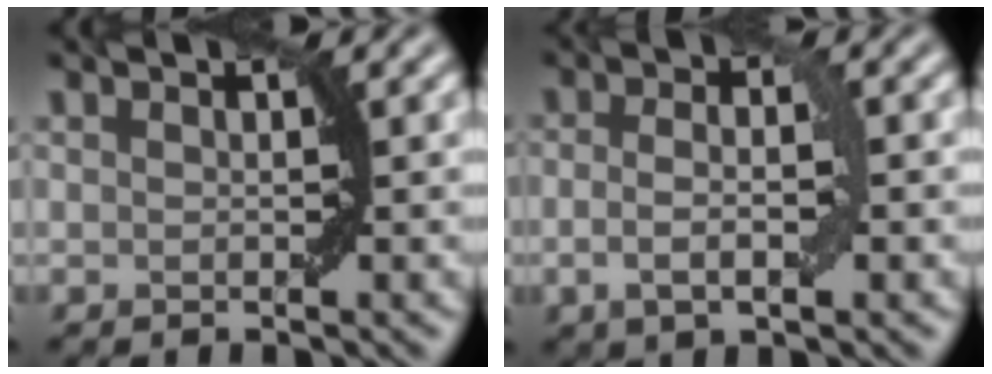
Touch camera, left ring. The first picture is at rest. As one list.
[{"total": 3.6, "force": [-0.6, 1.4, 3.2], "torque": [-0.061, -0.001, -0.013]}]